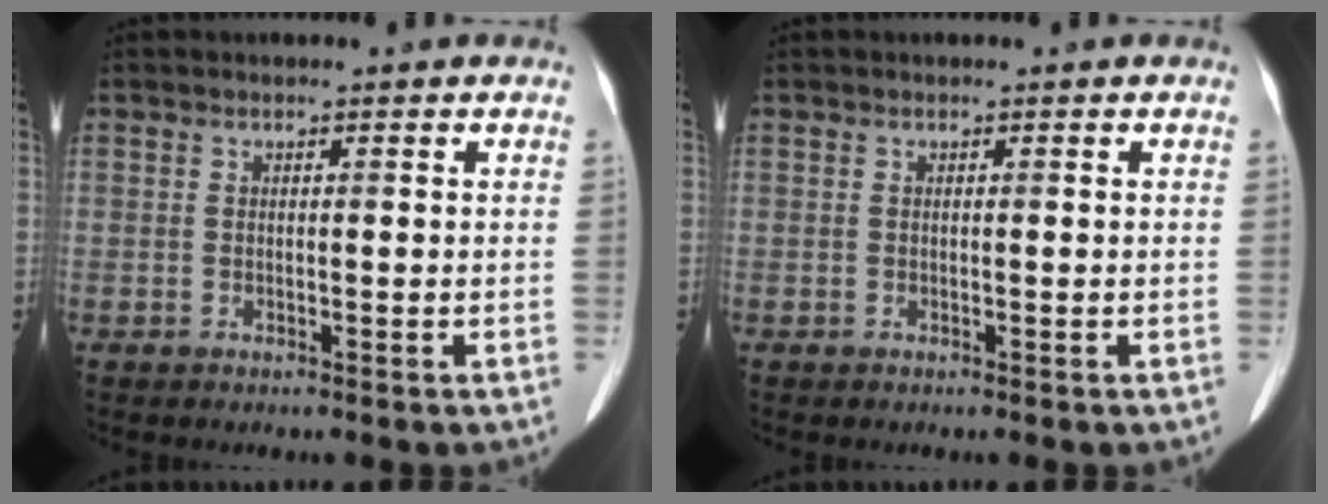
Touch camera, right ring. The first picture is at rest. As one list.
[{"total": 0.0}]